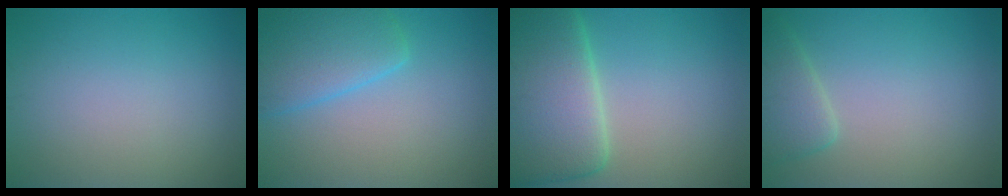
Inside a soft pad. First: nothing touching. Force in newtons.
{"total": 5.3, "press": 5.3, "slide": 0.2}
{"total": 10.1, "press": 10.1, "slide": 0.5}
{"total": 2.9, "press": 2.9, "slide": 0.3}